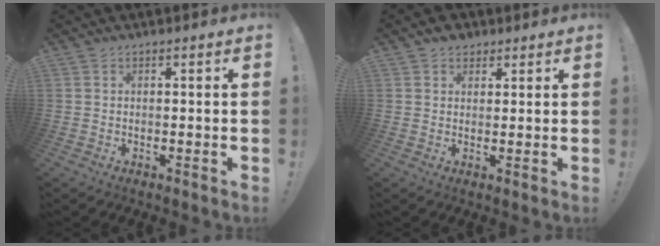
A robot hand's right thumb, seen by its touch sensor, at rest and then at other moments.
{"total": 3.4, "force": [2.2, 2.5, 0.6], "torque": [-0.001, -0.007, 0.040]}